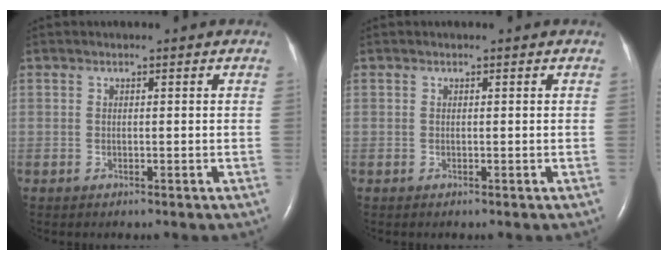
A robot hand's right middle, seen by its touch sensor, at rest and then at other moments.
{"total": 0.0}